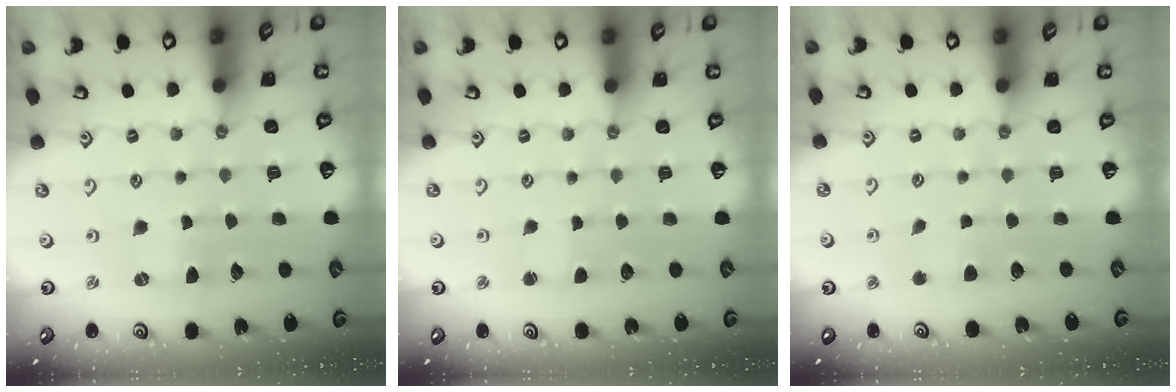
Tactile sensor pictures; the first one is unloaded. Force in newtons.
{"total": 1.6, "press": 1.6, "slide": 0.3}
{"total": 2.7, "press": 2.7, "slide": 0.4}